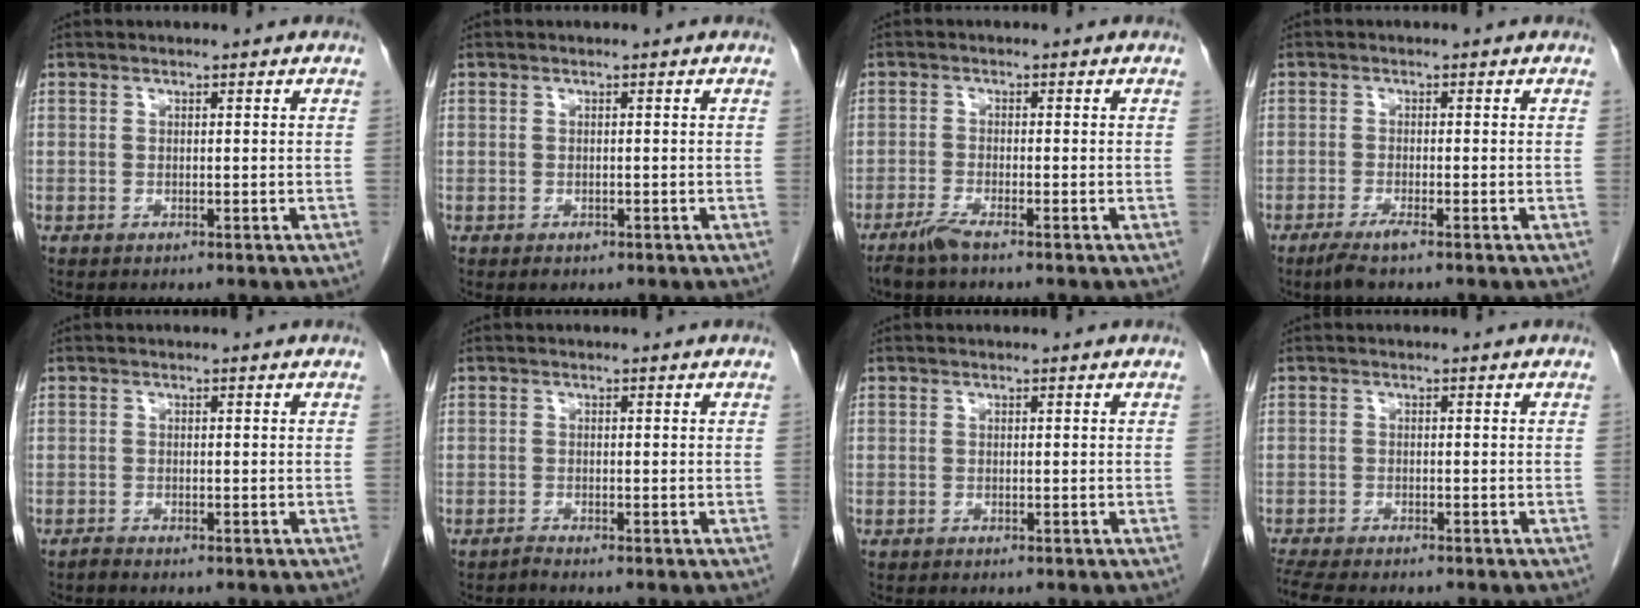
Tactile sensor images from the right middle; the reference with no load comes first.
{"total": 0.8, "force": [-0.5, 0.5, 0.4], "torque": [-0.008, -0.001, -0.004]}
{"total": 2.6, "force": [-2.1, -0.1, 1.5], "torque": [-0.041, -0.007, -0.046]}
{"total": 2.5, "force": [-1.8, -0.2, 1.8], "torque": [-0.042, -0.007, -0.037]}
{"total": 0.5, "force": [-0.5, -0.1, 0.1], "torque": [-0.003, 0.000, -0.011]}
{"total": 0.0}
{"total": 0.0}
{"total": 6.7, "force": [-5.8, 0.9, 3.1], "torque": [-0.059, -0.014, -0.094]}